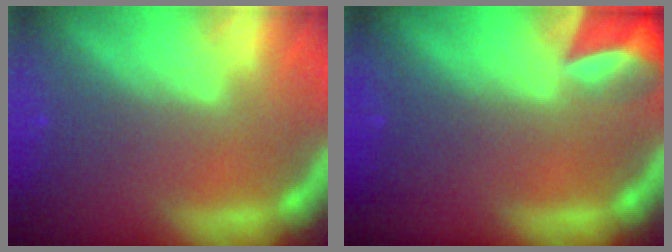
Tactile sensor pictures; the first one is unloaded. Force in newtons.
{"total": 4.9}